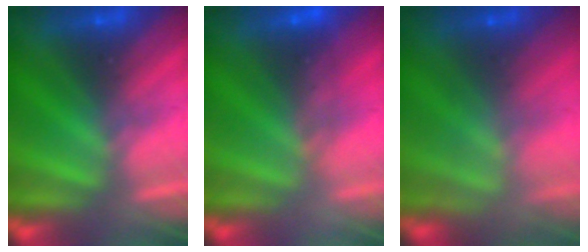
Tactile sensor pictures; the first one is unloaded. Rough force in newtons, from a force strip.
{"total": 4.4}
{"total": 5.5}